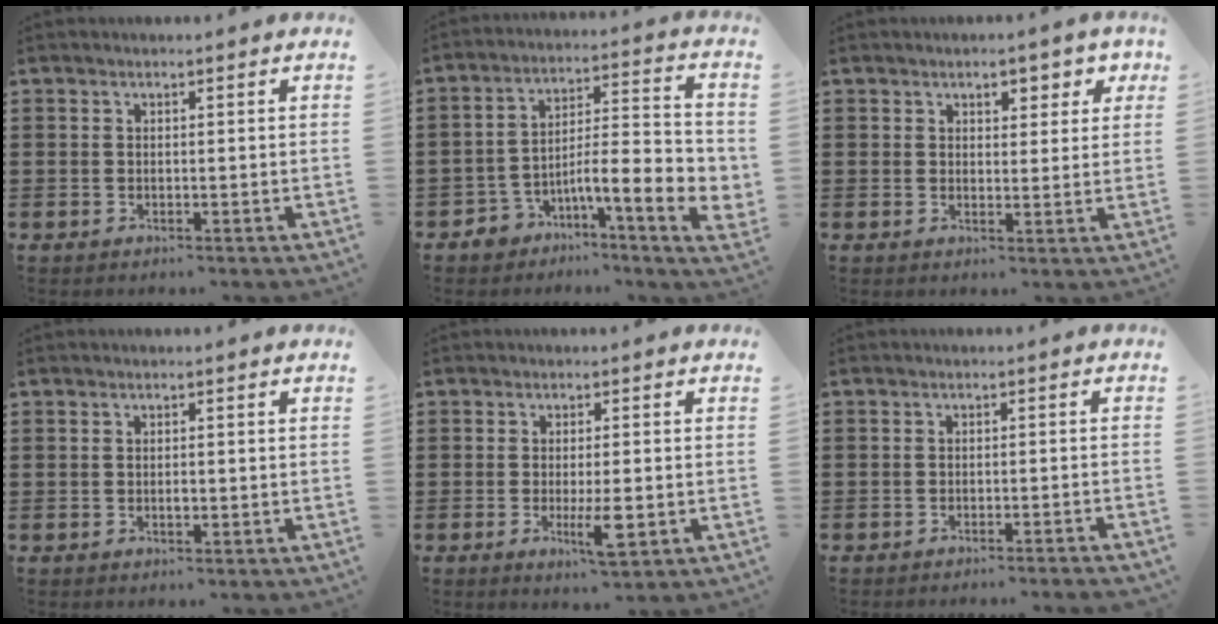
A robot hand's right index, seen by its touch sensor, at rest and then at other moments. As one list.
[{"total": 8.5, "force": [-3.5, 2.6, 7.3], "torque": [-0.117, -0.016, -0.062]}, {"total": 3.1, "force": [1.8, 1.8, 1.6], "torque": [-0.024, 0.005, 0.026]}, {"total": 1.2, "force": [-0.2, 0.4, 1.1], "torque": [-0.021, -0.003, -0.004]}, {"total": 5.2, "force": [-1.5, 0.9, 4.9], "torque": [-0.093, -0.012, -0.027]}, {"total": 1.8, "force": [-1.7, -0.3, 0.5], "torque": [-0.009, 0.002, -0.034]}]